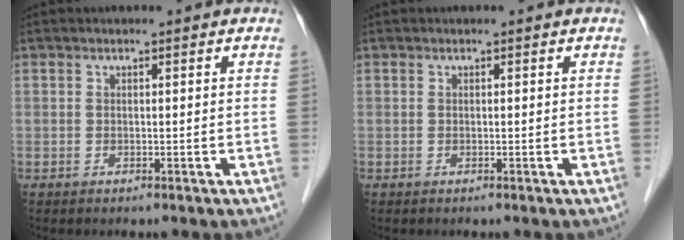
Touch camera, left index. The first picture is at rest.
{"total": 0.0}